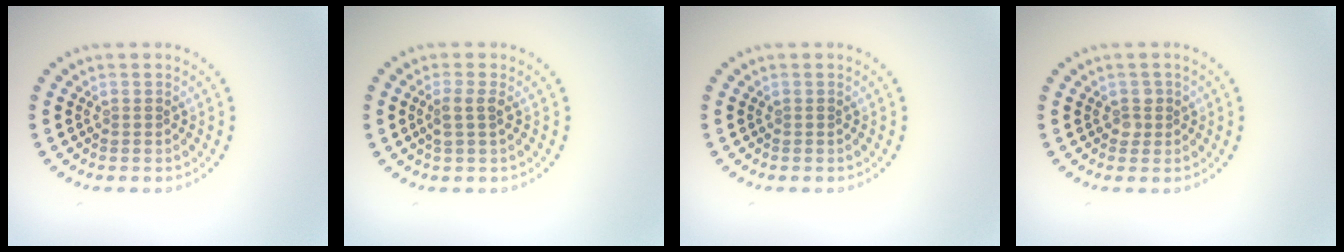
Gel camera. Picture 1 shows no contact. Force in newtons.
{"total": 1.6, "press": 1.3, "slide": 0.8}
{"total": 0.0}
{"total": 1.1, "press": 1.1, "slide": 0.4}